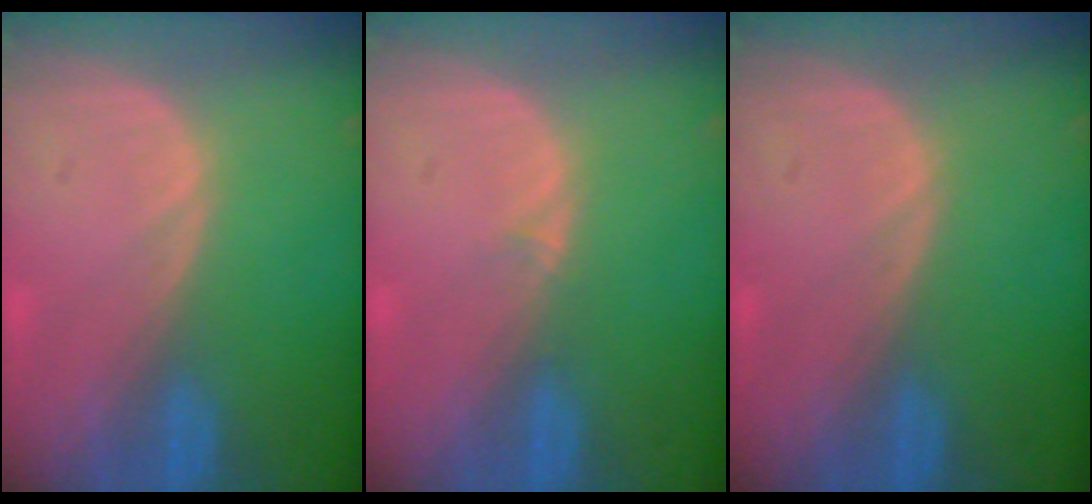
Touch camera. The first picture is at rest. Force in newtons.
{"total": 0.9, "press": 0.5, "slide": 0.7}
{"total": 0.0}